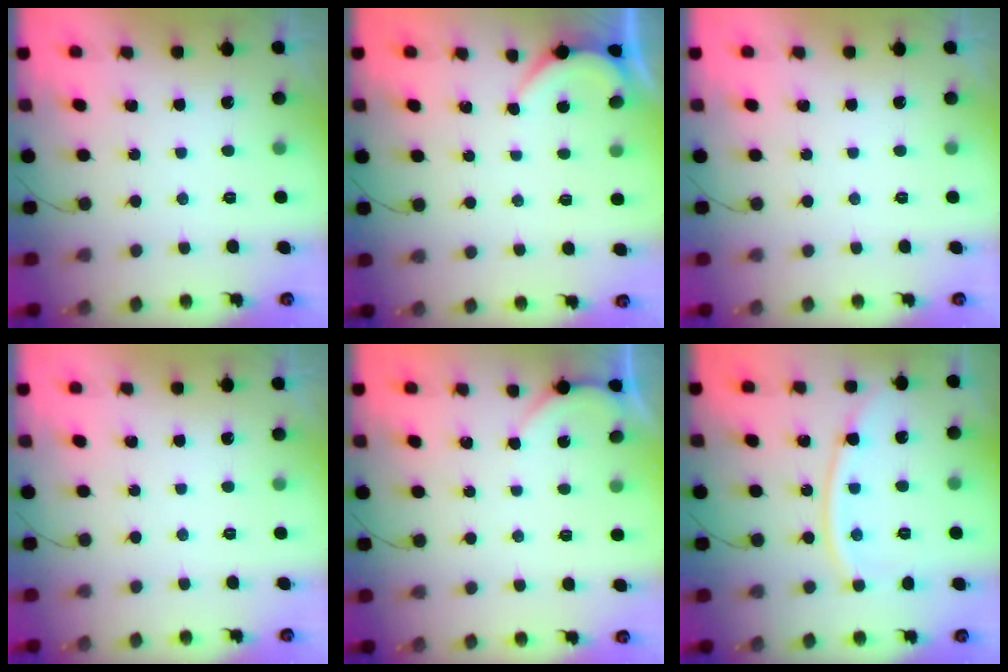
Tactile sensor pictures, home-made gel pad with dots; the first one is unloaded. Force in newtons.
{"total": 1.3, "press": 1.3, "slide": 0.2}
{"total": 0.0}
{"total": 0.0}
{"total": 1.6, "press": 1.6, "slide": 0.2}
{"total": 11.9, "press": 11.8, "slide": 1.3}